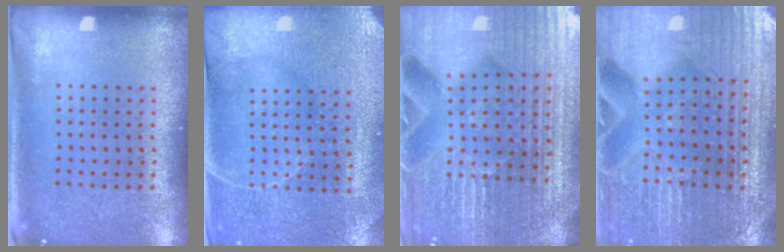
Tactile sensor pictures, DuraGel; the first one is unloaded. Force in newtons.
{"total": 3.2, "press": 3.2, "slide": 0.1}
{"total": 6.2, "press": 5.6, "slide": 2.7}
{"total": 3.4, "press": 3.4, "slide": 0.3}